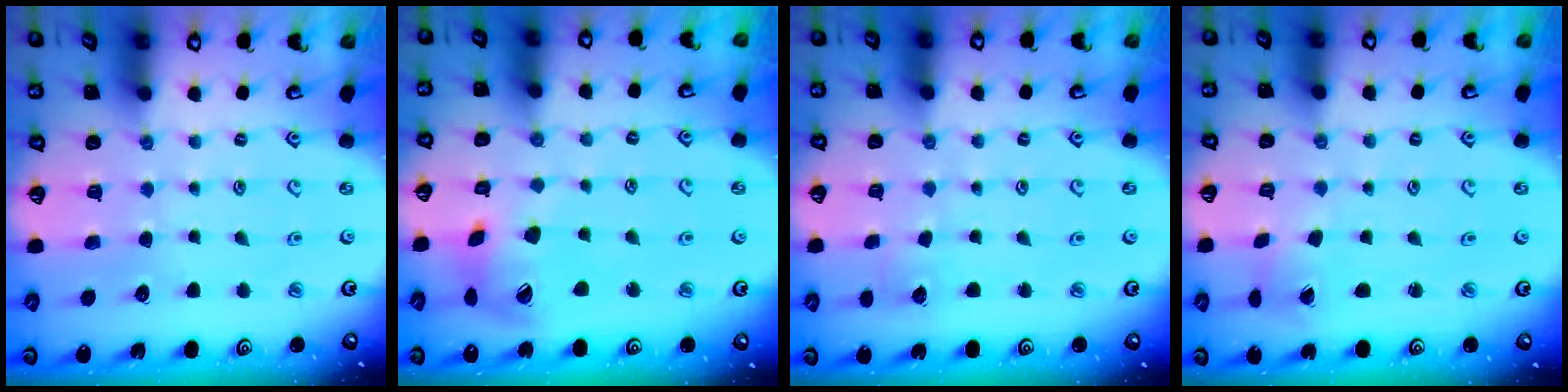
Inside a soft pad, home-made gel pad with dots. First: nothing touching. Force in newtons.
{"total": 12.6, "press": 12.5, "slide": 1.5}
{"total": 4.0, "press": 4.0, "slide": 0.3}
{"total": 1.6, "press": 1.6, "slide": 0.2}